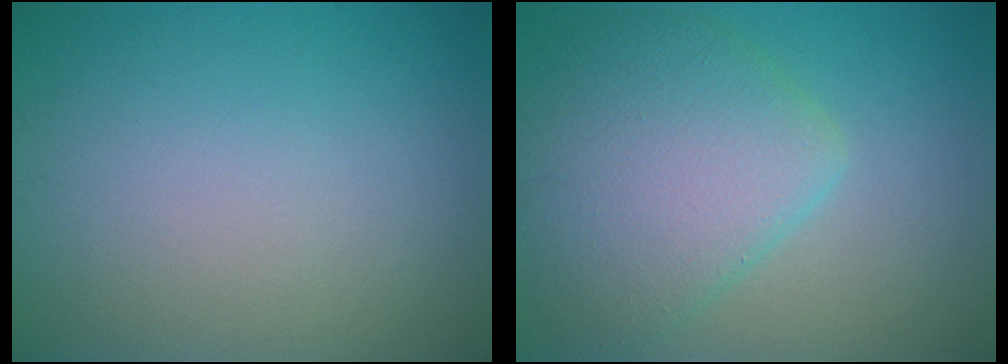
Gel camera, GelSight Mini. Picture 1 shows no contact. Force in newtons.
{"total": 6.9, "press": 6.9, "slide": 0.4}